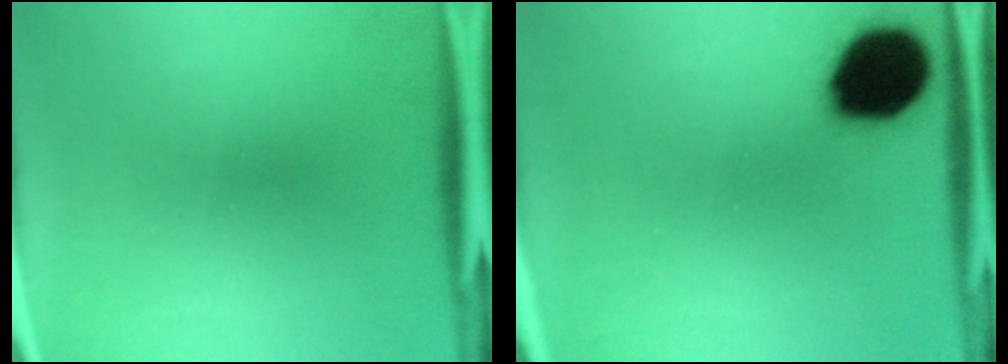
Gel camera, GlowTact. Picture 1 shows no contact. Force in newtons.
{"total": 15.8}